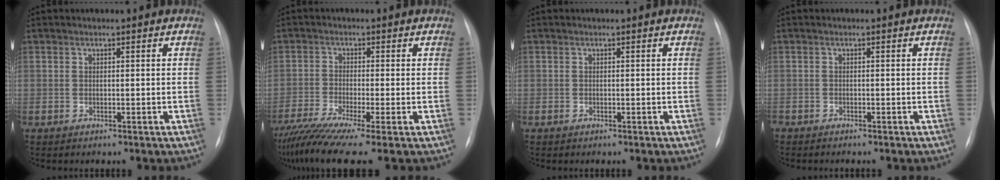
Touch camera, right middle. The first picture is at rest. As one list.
[{"total": 10.6, "force": [-7.8, -0.2, 7.2], "torque": [-0.127, -0.025, -0.131]}, {"total": 0.0}, {"total": 1.2, "force": [-1.1, 0.2, 0.3], "torque": [-0.007, -0.003, -0.016]}]